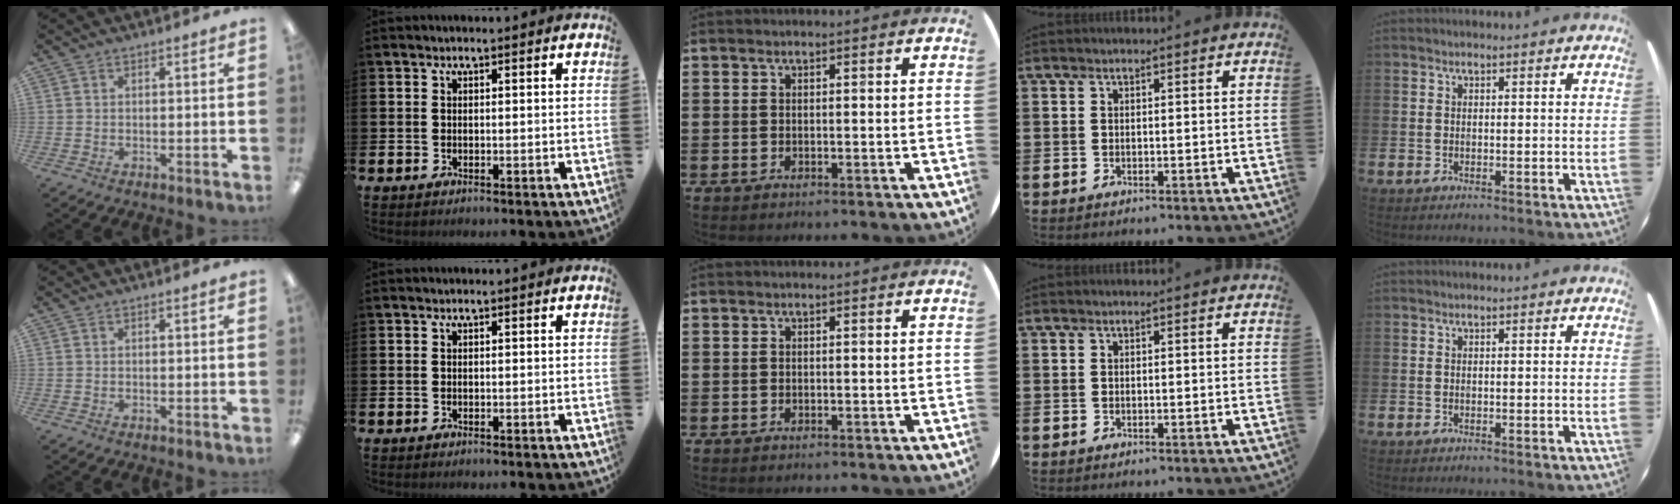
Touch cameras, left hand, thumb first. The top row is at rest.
{}